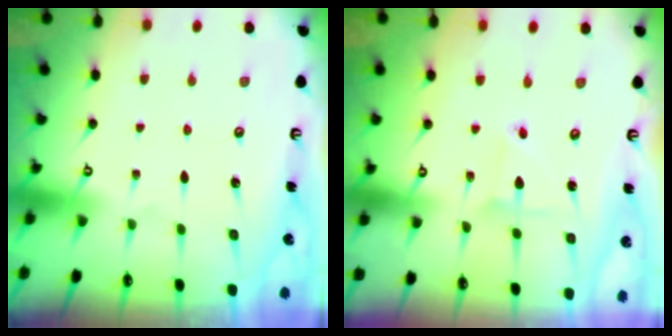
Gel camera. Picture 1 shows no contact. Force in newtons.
{"total": 2.4, "press": 2.4, "slide": 0.2}